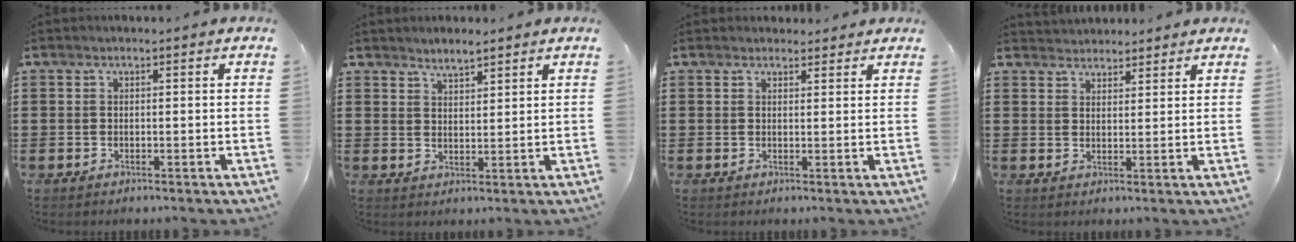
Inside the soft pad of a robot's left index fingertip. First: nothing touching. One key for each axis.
{"total": 2.4, "fx": 2.4, "fy": 0.2, "fz": 0.1, "tx": -0.007, "ty": -0.003, "tz": 0.046}
{"total": 1.6, "fx": 1.5, "fy": 0.6, "fz": 0.1, "tx": -0.005, "ty": 0.004, "tz": 0.030}
{"total": 2.5, "fx": 2.4, "fy": 0.4, "fz": -0.5, "tx": 0.001, "ty": -0.004, "tz": 0.046}